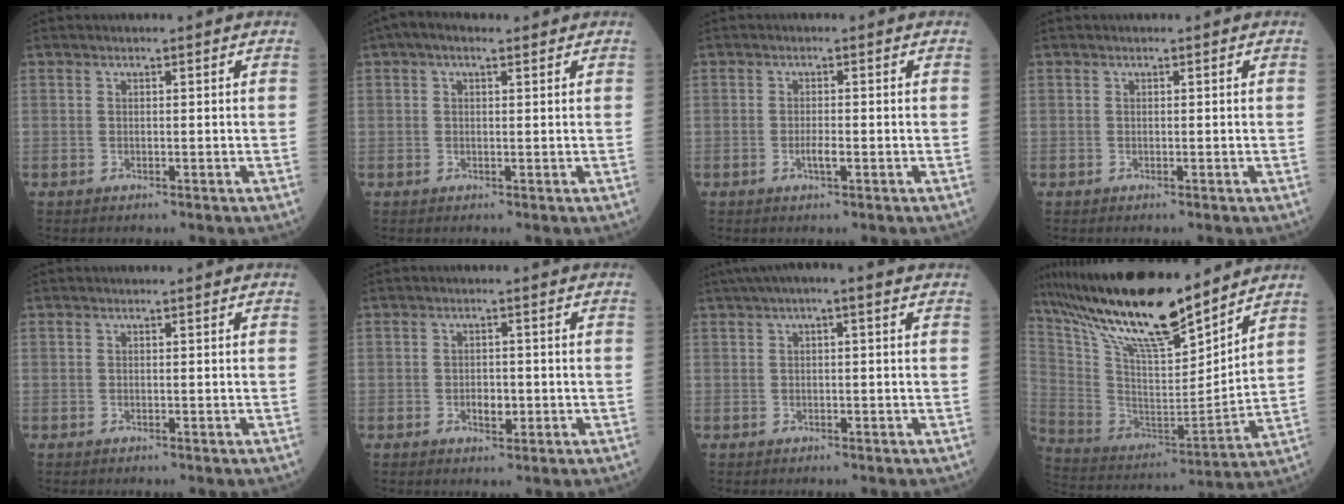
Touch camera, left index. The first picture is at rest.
{"total": 3.3, "force": [1.9, 1.3, 2.3], "torque": [-0.049, 0.024, 0.031]}
{"total": 1.7, "force": [-0.6, 0.3, 1.6], "torque": [-0.033, -0.001, -0.009]}
{"total": 0.0}
{"total": 0.0}
{"total": 2.6, "force": [-0.7, 1.5, 2.0], "torque": [-0.033, 0.002, -0.006]}
{"total": 4.6, "force": [2.5, 0.5, 3.8], "torque": [-0.067, 0.030, 0.038]}
{"total": 19.2, "force": [15.8, 2.7, 10.7], "torque": [-0.201, 0.008, 0.294]}